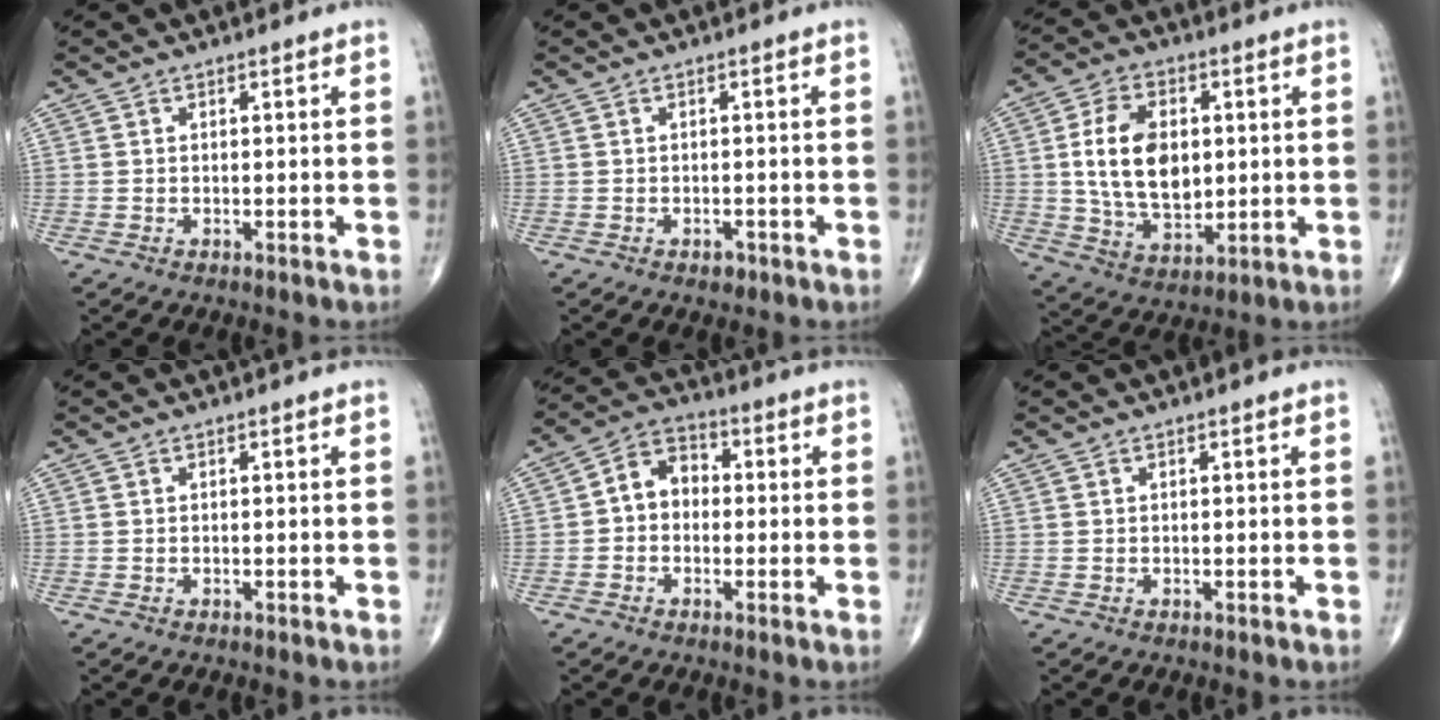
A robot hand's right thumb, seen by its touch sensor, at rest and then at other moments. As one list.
[{"total": 1.3, "force": [-0.8, 0.8, 0.7], "torque": [-0.007, 0.001, -0.010]}, {"total": 14.4, "force": [1.5, 9.2, 11.0], "torque": [-0.175, -0.010, 0.032]}, {"total": 0.0}, {"total": 7.1, "force": [-0.2, 5.6, 4.3], "torque": [-0.046, 0.028, -0.019]}, {"total": 0.0}]